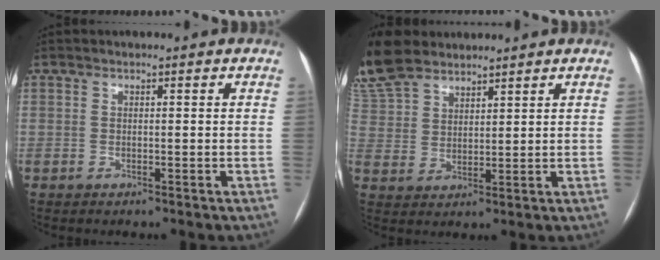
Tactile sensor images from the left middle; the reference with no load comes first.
{"total": 12.1, "force": [10.5, 4.4, 4.1], "torque": [-0.140, 0.017, 0.218]}